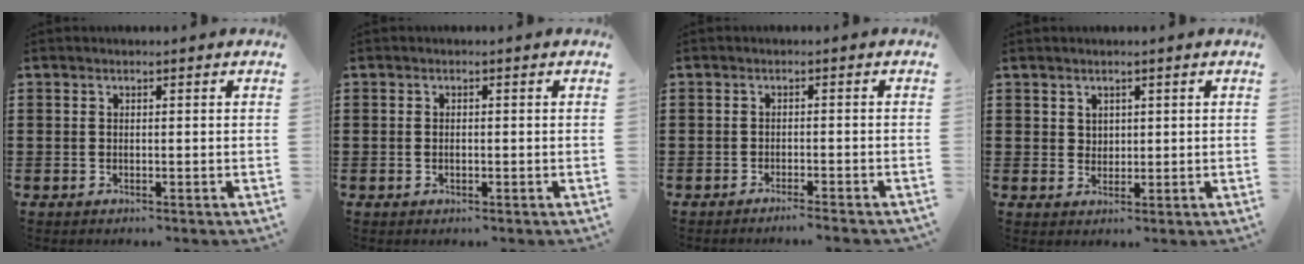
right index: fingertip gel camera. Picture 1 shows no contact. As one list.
[{"total": 0.9, "force": [-0.1, 0.3, 0.8], "torque": [-0.017, -0.001, -0.002]}, {"total": 1.6, "force": [-1.5, -0.3, 0.5], "torque": [-0.009, 0.002, -0.029]}, {"total": 1.9, "force": [1.2, 1.5, 0.2], "torque": [-0.008, 0.006, 0.023]}]